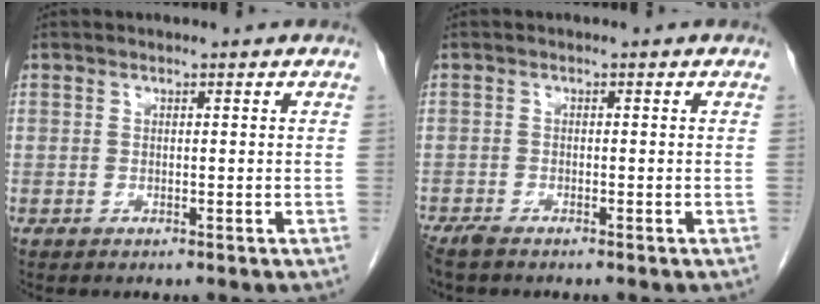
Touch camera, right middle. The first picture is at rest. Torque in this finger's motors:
{"motor_torque": [0.24, -0.13, 0.05, 0.02]}